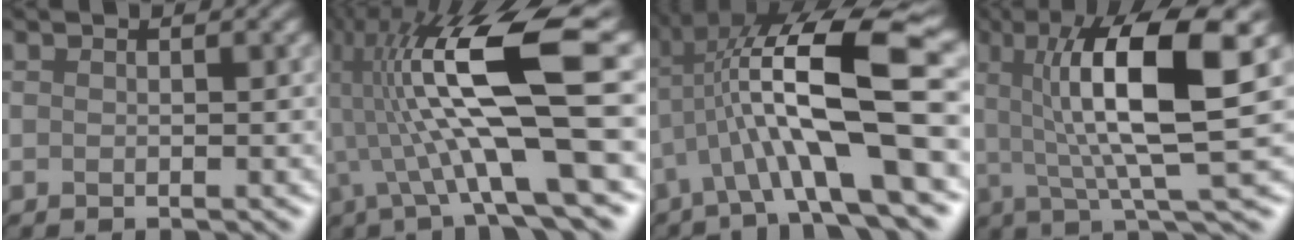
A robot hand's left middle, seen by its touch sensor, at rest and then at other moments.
{"total": 12.9, "force": [1.3, 2.2, 12.7], "torque": [-0.253, 0.011, 0.040]}
{"total": 11.7, "force": [-0.3, 2.9, 11.3], "torque": [-0.208, 0.020, 0.002]}
{"total": 9.7, "force": [2.1, 1.6, 9.3], "torque": [-0.155, 0.003, 0.050]}